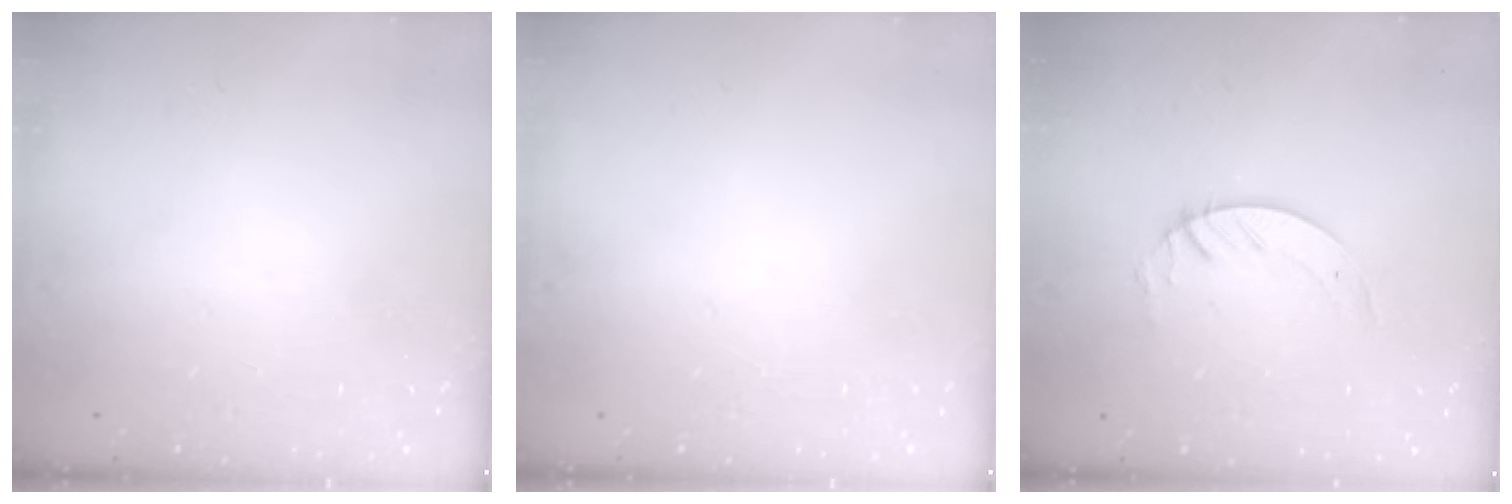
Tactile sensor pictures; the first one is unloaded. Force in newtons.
{"total": 0.0}
{"total": 4.5, "press": 4.4, "slide": 0.4}